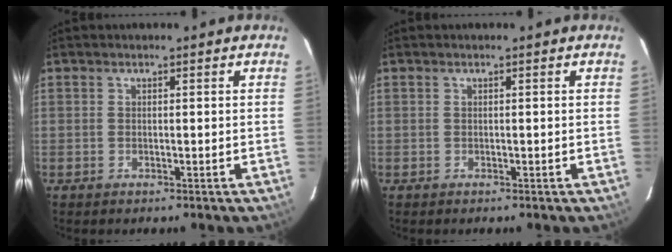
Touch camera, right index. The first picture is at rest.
{"total": 0.0}